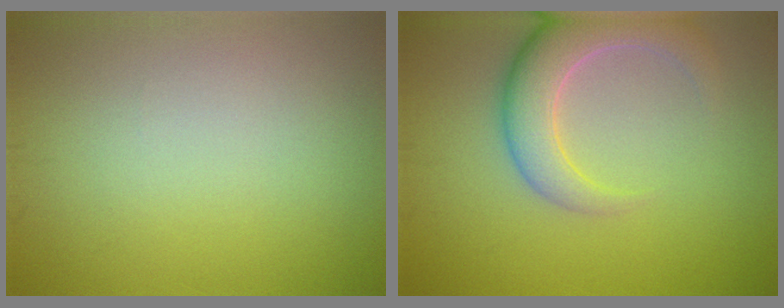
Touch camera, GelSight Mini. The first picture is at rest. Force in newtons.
{"total": 5.6, "press": 5.6, "slide": 0.6}